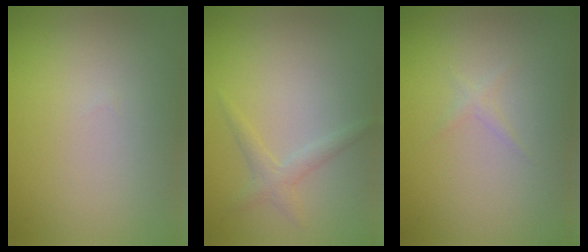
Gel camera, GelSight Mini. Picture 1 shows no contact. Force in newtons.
{"total": 1.5, "press": 1.5, "slide": 0.1}
{"total": 0.6, "press": 0.6, "slide": 0.1}